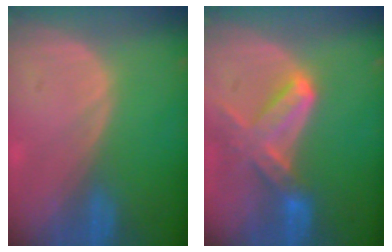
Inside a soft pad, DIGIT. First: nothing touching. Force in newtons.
{"total": 7.2, "press": 6.7, "slide": 2.8}